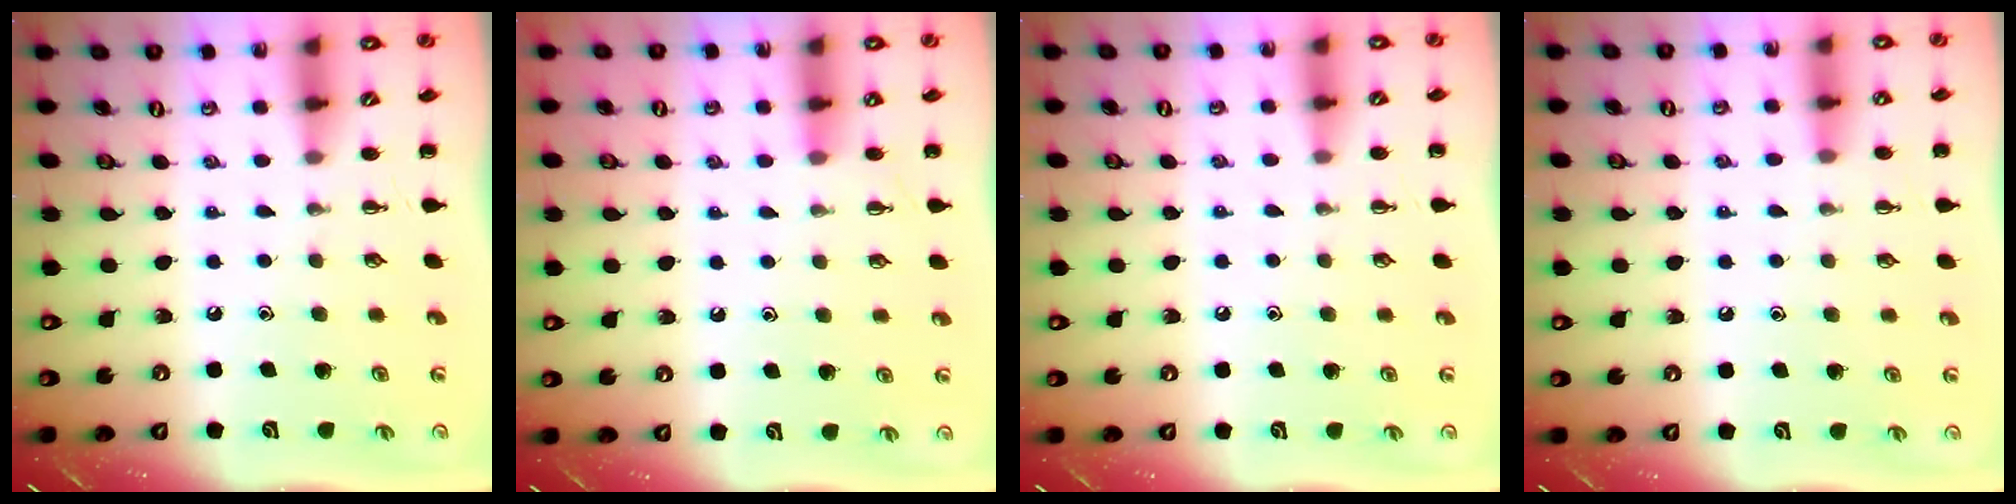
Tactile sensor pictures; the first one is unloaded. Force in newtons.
{"total": 4.1, "press": 3.8, "slide": 1.5}
{"total": 3.5, "press": 3.3, "slide": 1.2}
{"total": 4.5, "press": 4.2, "slide": 1.8}